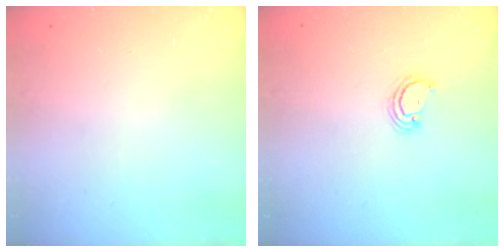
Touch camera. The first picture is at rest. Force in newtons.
{"total": 2.6, "press": 2.6, "slide": 0.3}